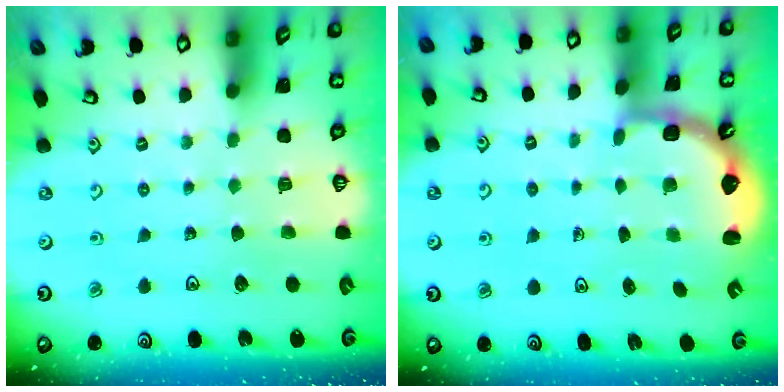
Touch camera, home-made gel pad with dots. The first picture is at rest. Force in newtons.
{"total": 2.6, "press": 2.3, "slide": 1.3}